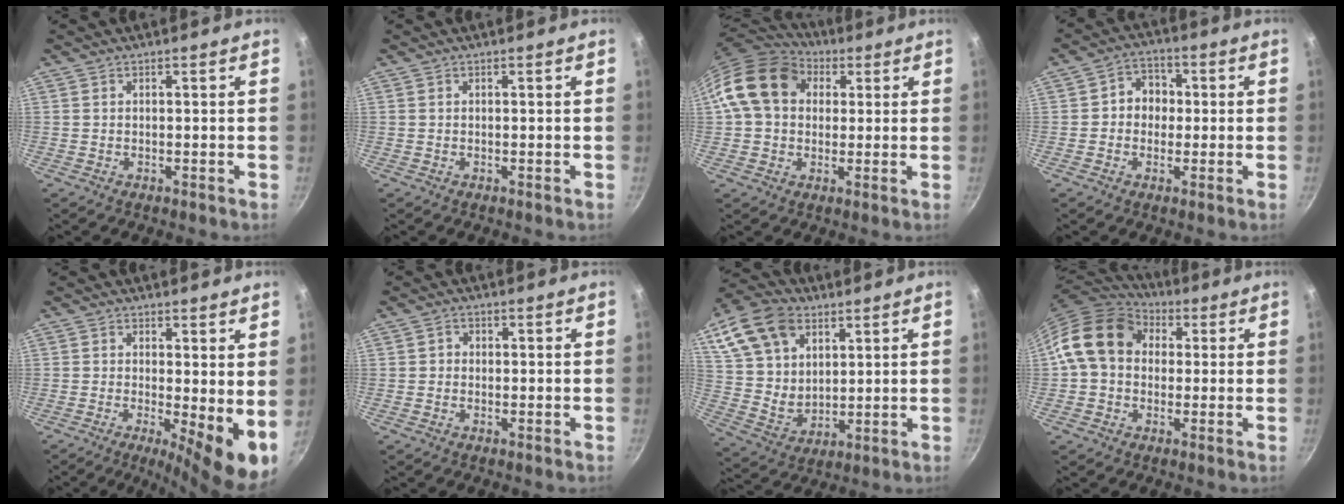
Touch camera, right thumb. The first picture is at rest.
{"total": 0.0}
{"total": 15.3, "force": [3.9, 11.9, 8.7], "torque": [-0.136, 0.024, 0.053]}
{"total": 6.2, "force": [0.1, 5.4, 3.0], "torque": [-0.009, 0.012, -0.009]}
{"total": 9.1, "force": [-0.3, 2.4, 8.7], "torque": [-0.109, -0.017, -0.002]}
{"total": 1.4, "force": [-0.1, 1.3, 0.5], "torque": [-0.005, 0.002, -0.006]}
{"total": 16.9, "force": [8.1, 11.3, 9.5], "torque": [-0.166, -0.017, 0.160]}
{"total": 14.5, "force": [2.7, 11.5, 8.5], "torque": [-0.125, 0.030, 0.030]}